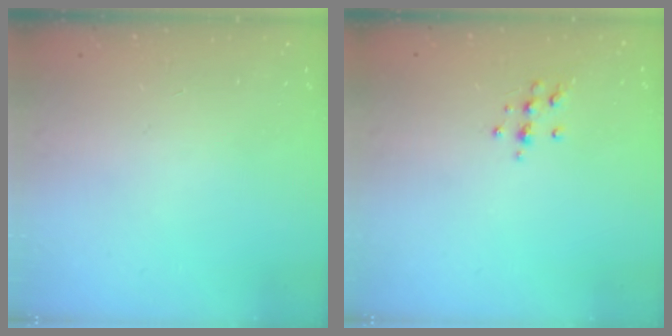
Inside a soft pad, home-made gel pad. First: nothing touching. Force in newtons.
{"total": 6.8, "press": 6.8, "slide": 0.6}